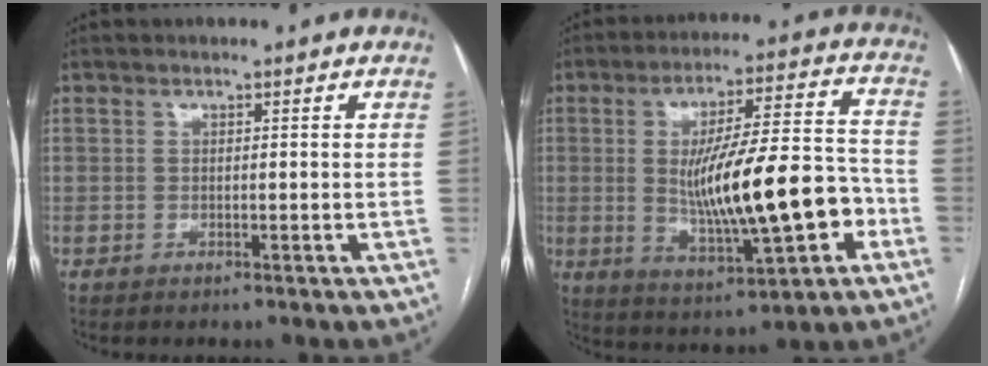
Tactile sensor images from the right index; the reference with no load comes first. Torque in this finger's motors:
{"motor_torque": [2.14, 0.00, 1.05, 0.21]}